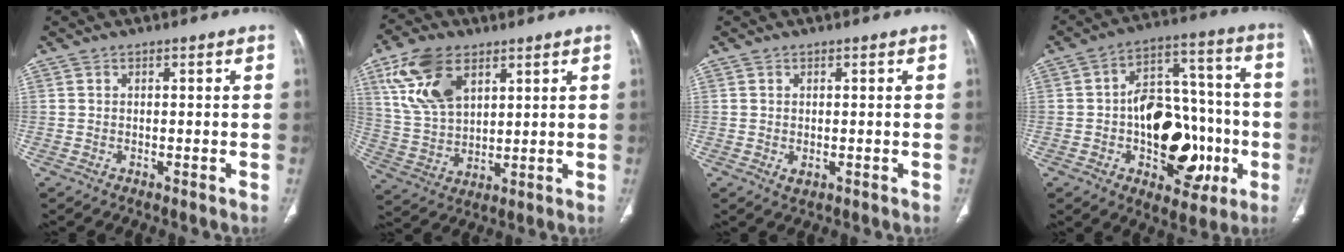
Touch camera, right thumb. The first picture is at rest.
{"total": 14.1, "force": [6.6, 8.2, 9.3], "torque": [-0.167, -0.016, 0.137]}
{"total": 1.7, "force": [-0.2, 1.1, 1.3], "torque": [-0.026, -0.004, -0.002]}
{"total": 21.3, "force": [-4.8, 13.0, 16.2], "torque": [-0.183, 0.043, -0.061]}